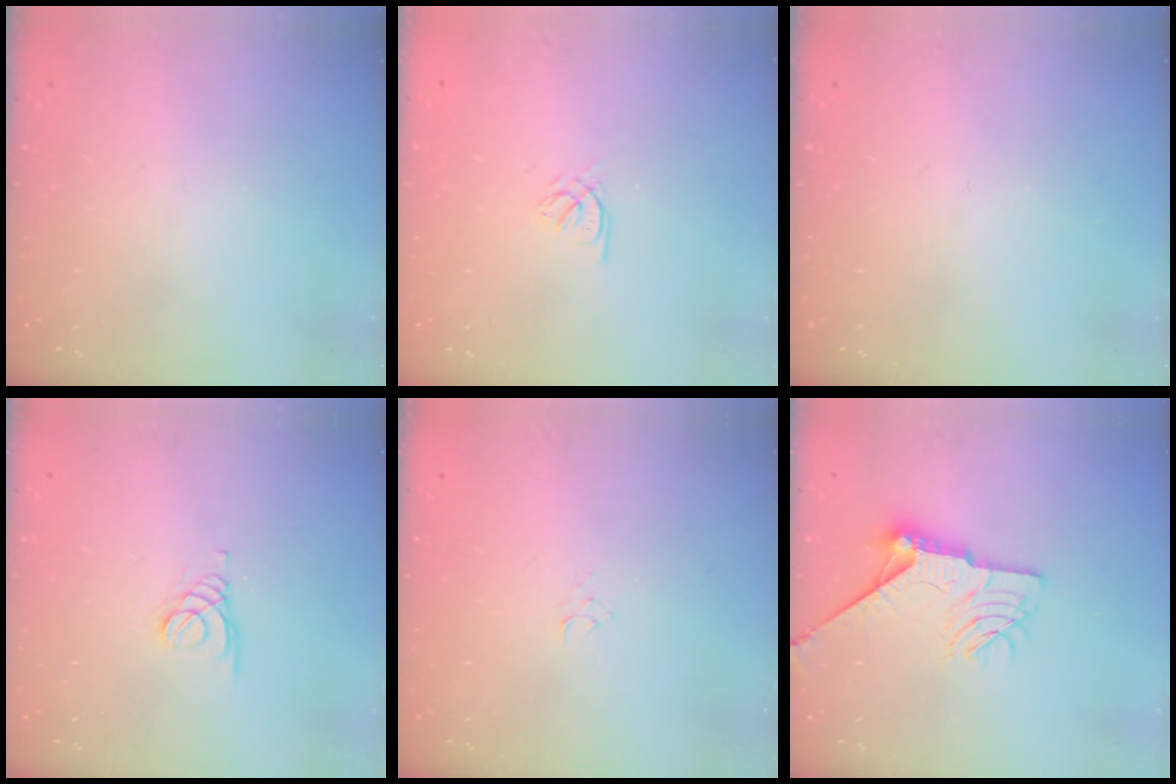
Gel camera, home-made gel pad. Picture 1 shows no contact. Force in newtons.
{"total": 2.1, "press": 2.0, "slide": 0.5}
{"total": 0.0}
{"total": 1.6, "press": 1.5, "slide": 0.2}
{"total": 2.9, "press": 2.9, "slide": 0.3}
{"total": 12.8, "press": 12.7, "slide": 1.3}